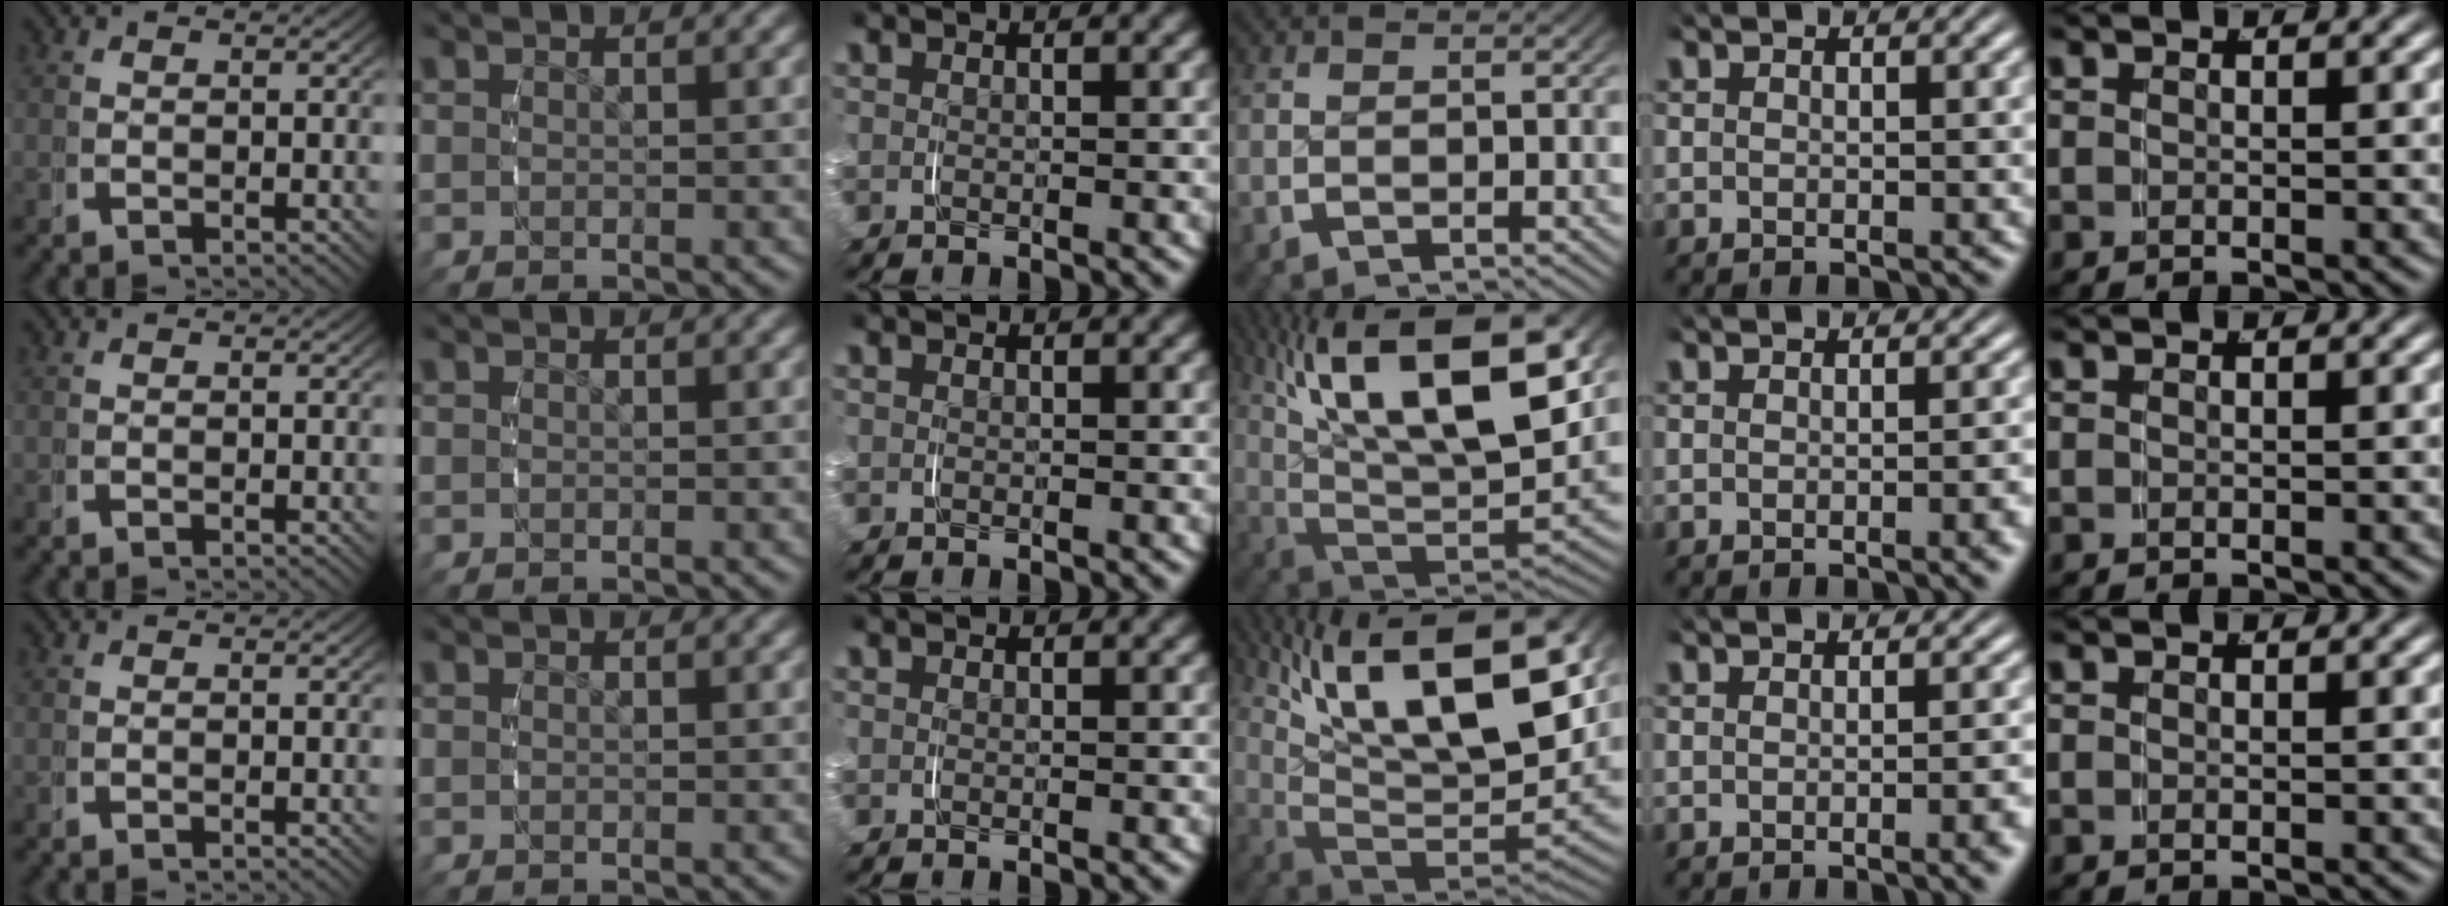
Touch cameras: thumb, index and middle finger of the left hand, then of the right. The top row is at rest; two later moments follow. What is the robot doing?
{"motion": "grasp_and_lifting", "object": "plastic wrap"}